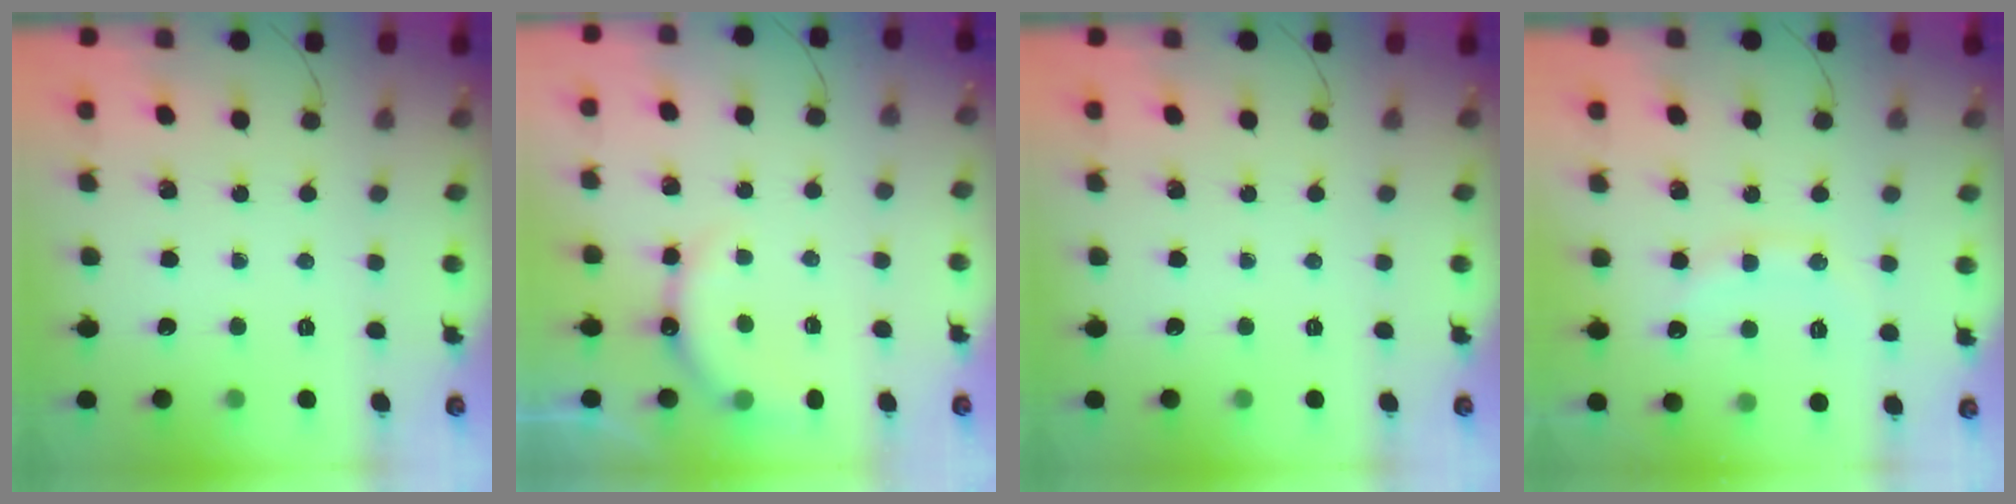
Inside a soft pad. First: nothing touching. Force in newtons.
{"total": 7.8, "press": 7.8, "slide": 0.2}
{"total": 0.0}
{"total": 10.9, "press": 10.8, "slide": 0.9}